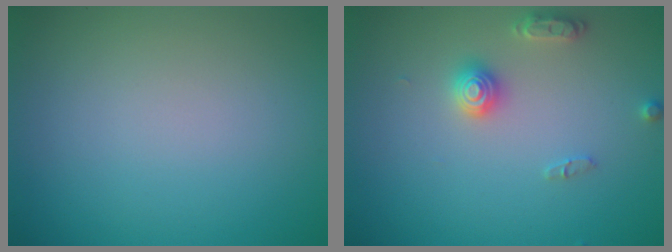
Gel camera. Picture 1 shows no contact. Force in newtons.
{"total": 2.5, "press": 2.5, "slide": 0.4}